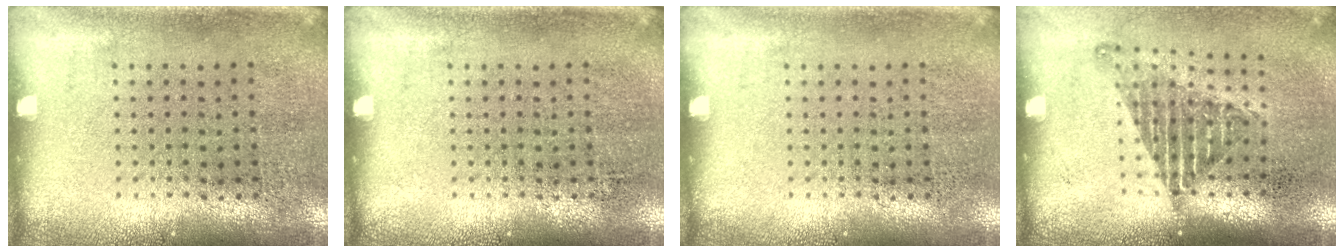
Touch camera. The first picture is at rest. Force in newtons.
{"total": 0.0}
{"total": 0.0}
{"total": 1.3, "press": 1.1, "slide": 0.7}